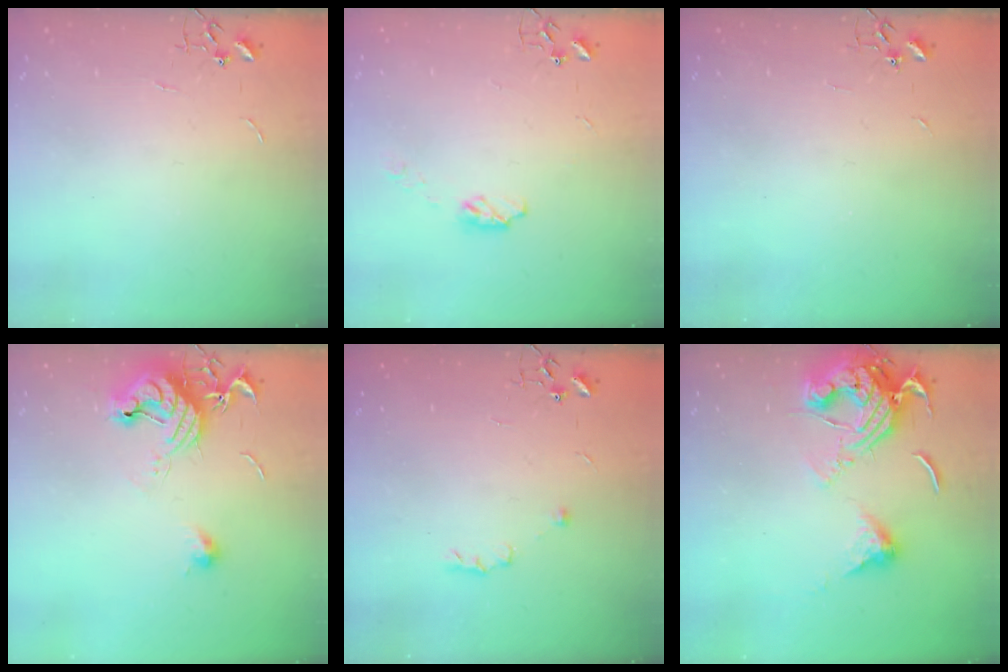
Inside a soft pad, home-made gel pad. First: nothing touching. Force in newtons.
{"total": 4.9, "press": 4.9, "slide": 0.4}
{"total": 2.1, "press": 2.1, "slide": 0.4}
{"total": 13.7, "press": 13.7, "slide": 0.9}
{"total": 5.7, "press": 5.6, "slide": 1.3}
{"total": 16.5, "press": 16.4, "slide": 1.9}